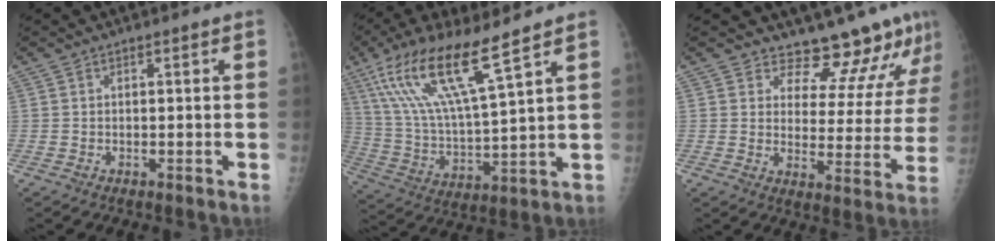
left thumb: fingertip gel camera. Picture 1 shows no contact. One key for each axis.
{"total": 18.1, "fx": 10.2, "fy": 2.5, "fz": 14.7, "tx": -0.301, "ty": -0.035, "tz": 0.200}
{"total": 12.6, "fx": 11.9, "fy": 3.4, "fz": 2.2, "tx": 0.016, "ty": -0.096, "tz": 0.149}